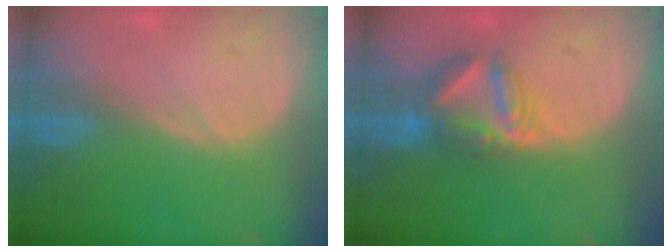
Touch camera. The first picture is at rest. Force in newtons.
{"total": 6.5, "press": 6.4, "slide": 1.2}